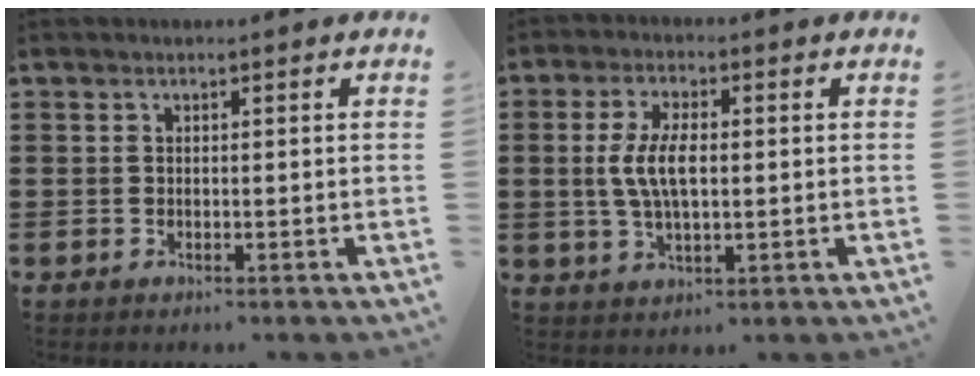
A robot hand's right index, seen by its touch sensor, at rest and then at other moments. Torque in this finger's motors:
{"motor_torque": [0.58, 0.20, 0.60, 0.16]}